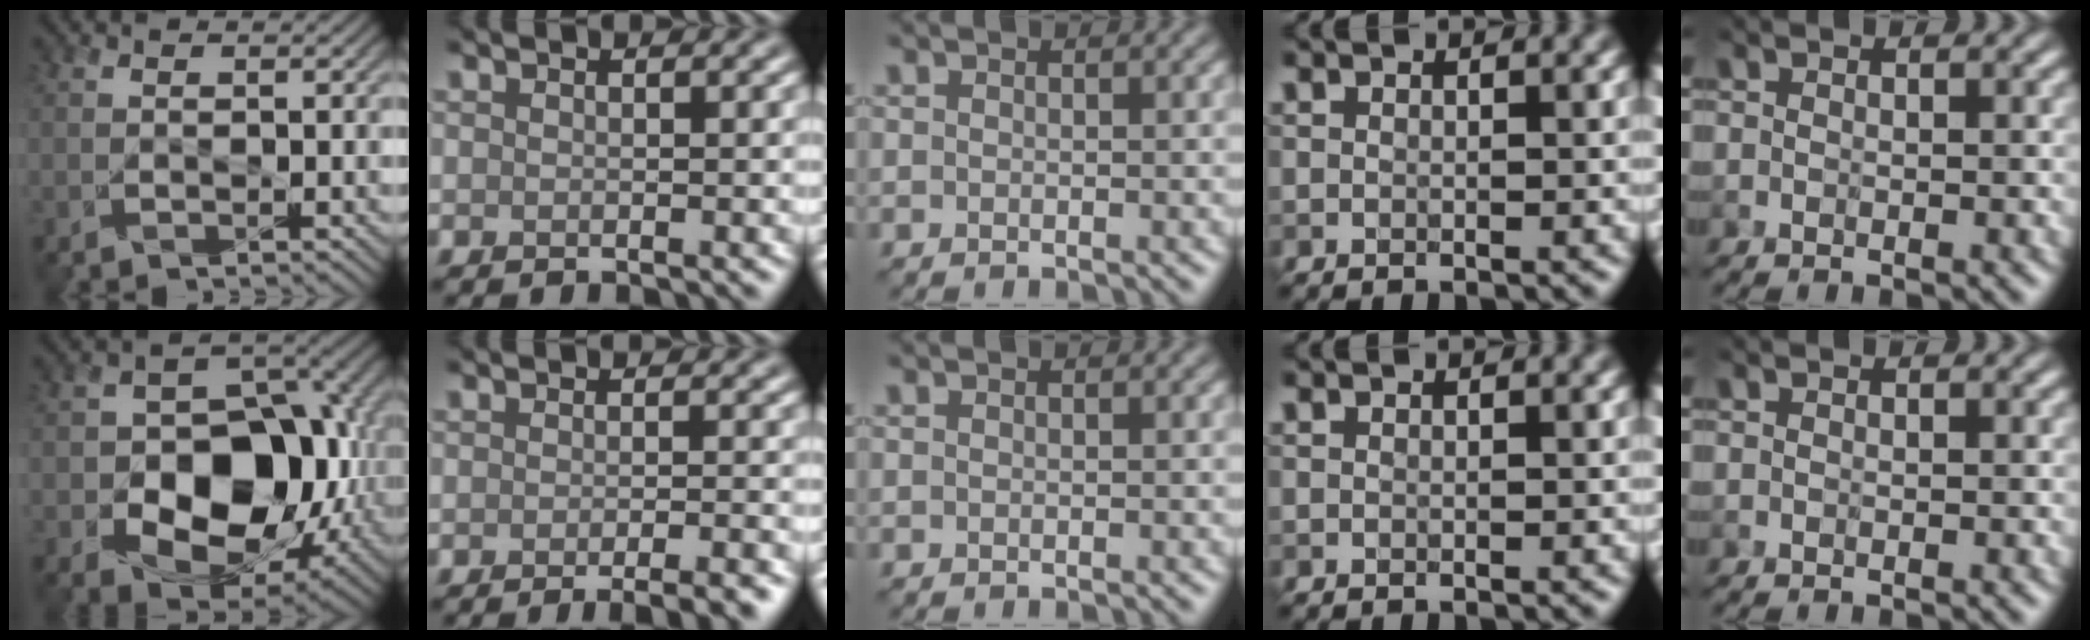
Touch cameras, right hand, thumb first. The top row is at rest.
{"thumb": {"total": 15.2, "force": [-3.5, 10.6, 10.3], "torque": [-0.139, -0.014, -0.065]}, "index": {"total": 4.5, "force": [-2.6, 1.2, 3.4], "torque": [-0.023, 0.007, -0.031]}}